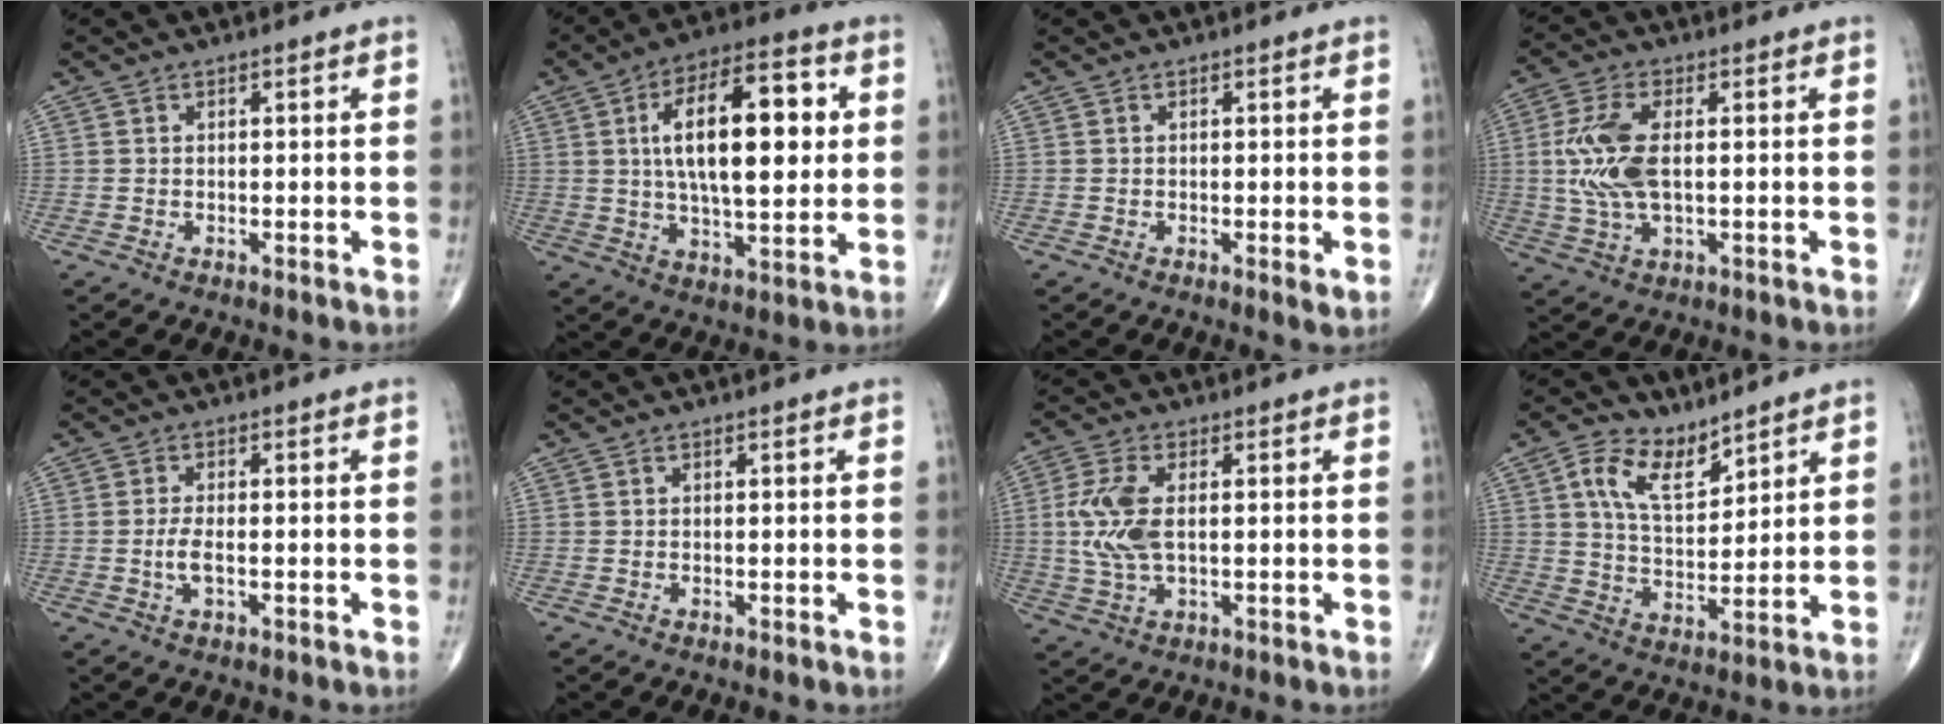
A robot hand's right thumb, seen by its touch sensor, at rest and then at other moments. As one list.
[{"total": 19.4, "force": [3.6, 8.2, 17.3], "torque": [-0.261, 0.007, 0.055]}, {"total": 1.5, "force": [-0.2, 0.3, 1.4], "torque": [-0.023, -0.006, -0.004]}, {"total": 10.6, "force": [0.7, 5.0, 9.3], "torque": [-0.212, 0.000, 0.016]}, {"total": 4.4, "force": [-0.9, 1.6, 4.0], "torque": [-0.086, 0.001, -0.018]}, {"total": 0.0}, {"total": 8.6, "force": [0.7, 4.2, 7.4], "torque": [-0.180, 0.000, 0.015]}, {"total": 9.6, "force": [5.7, 4.9, 5.9], "torque": [-0.095, -0.034, 0.113]}]